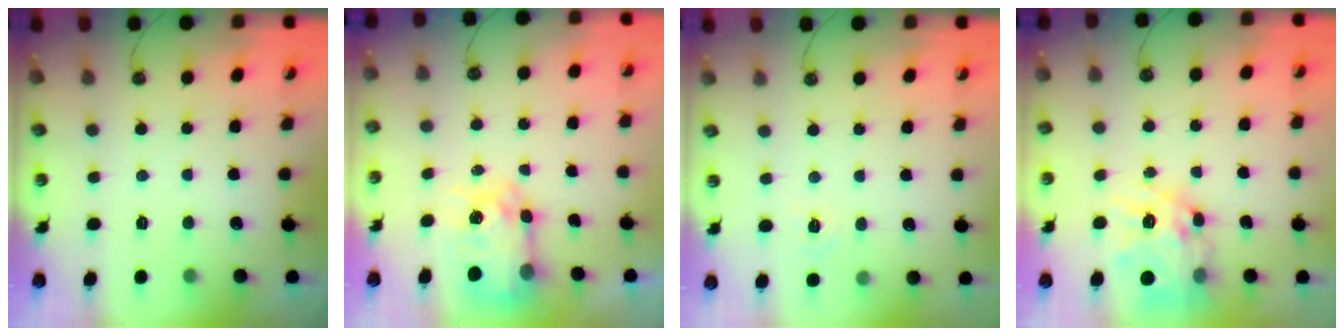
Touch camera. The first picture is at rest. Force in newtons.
{"total": 9.7, "press": 9.7, "slide": 0.9}
{"total": 6.5, "press": 6.5, "slide": 0.8}
{"total": 16.7, "press": 16.7, "slide": 1.7}